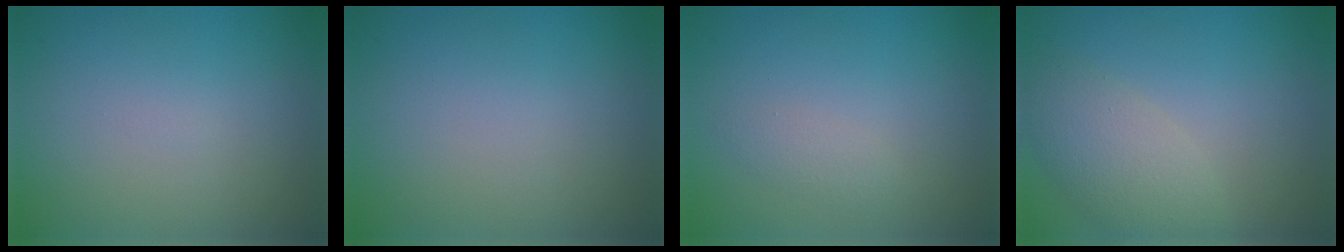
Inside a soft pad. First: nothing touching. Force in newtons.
{"total": 0.0}
{"total": 1.2, "press": 1.2, "slide": 0.0}
{"total": 4.2, "press": 4.2, "slide": 0.5}